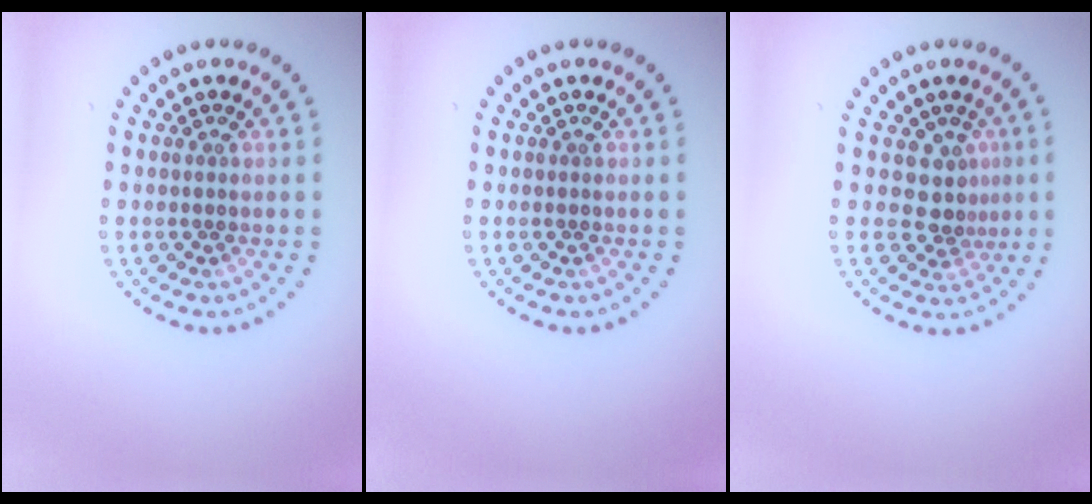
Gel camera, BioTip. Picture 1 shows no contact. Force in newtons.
{"total": 0.0}
{"total": 2.8, "press": 2.0, "slide": 1.9}